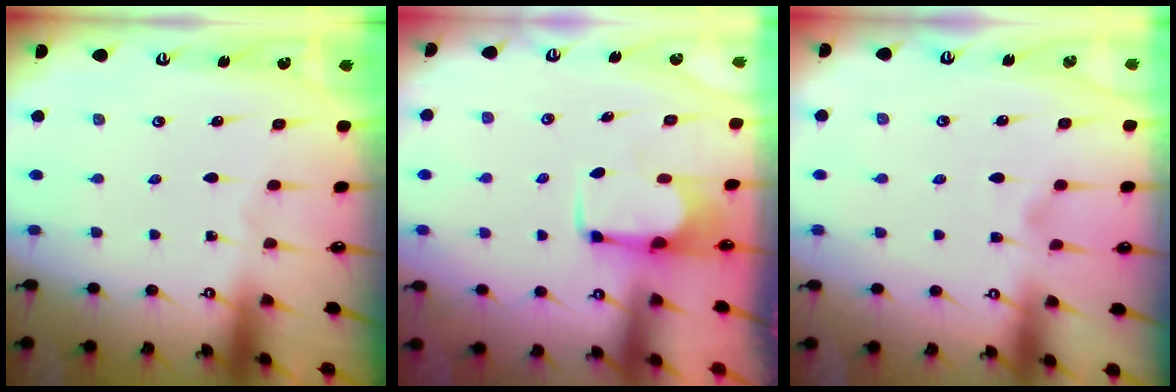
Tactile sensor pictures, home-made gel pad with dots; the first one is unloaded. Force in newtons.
{"total": 1.8, "press": 1.6, "slide": 0.8}
{"total": 1.7, "press": 1.4, "slide": 0.9}